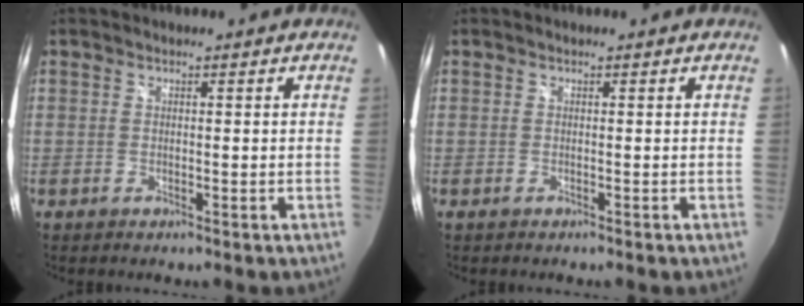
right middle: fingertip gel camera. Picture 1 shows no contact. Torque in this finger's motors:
{"motor_torque": [0.52, 0.06, 0.03, 0.01]}